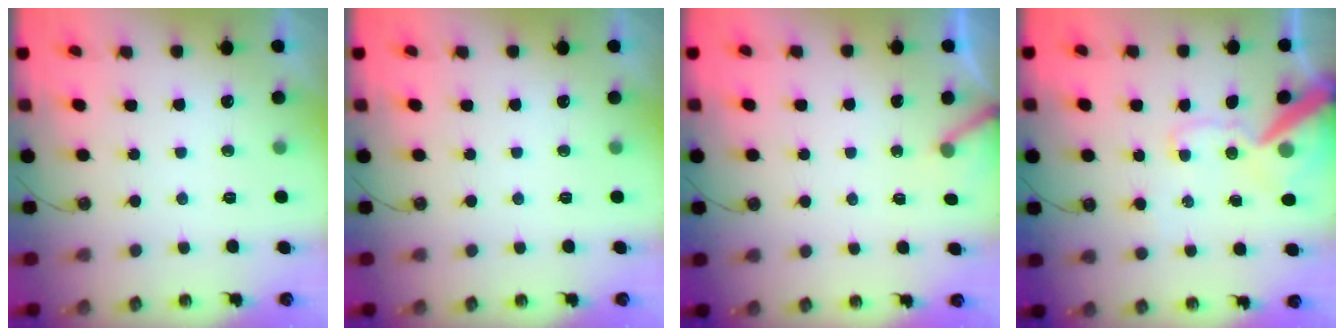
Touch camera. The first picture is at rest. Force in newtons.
{"total": 0.0}
{"total": 3.8, "press": 3.8, "slide": 0.2}
{"total": 14.5, "press": 14.3, "slide": 2.4}